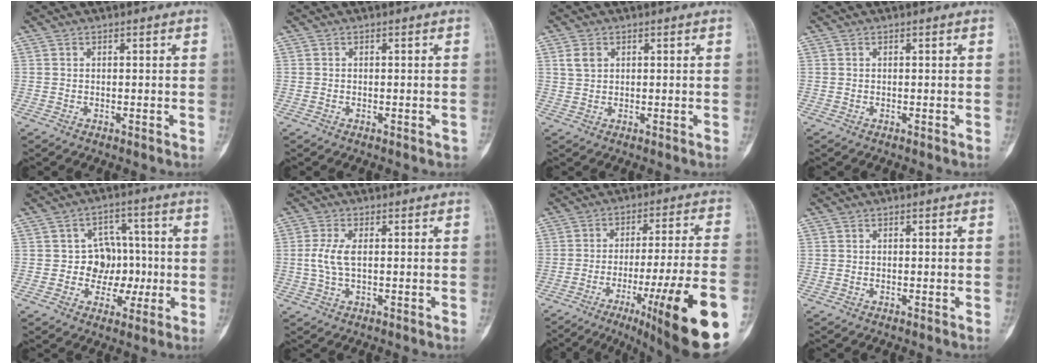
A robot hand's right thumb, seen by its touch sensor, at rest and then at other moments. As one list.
[{"total": 0.5, "force": [-0.2, 0.3, 0.3], "torque": [-0.002, 0.009, 0.000]}, {"total": 2.8, "force": [1.2, 2.0, 1.6], "torque": [-0.024, 0.001, 0.027]}, {"total": 0.0}, {"total": 8.5, "force": [-0.8, 7.3, 4.2], "torque": [0.001, 0.025, -0.015]}, {"total": 4.6, "force": [0.2, 1.9, 4.2], "torque": [-0.108, 0.003, 0.002]}, {"total": 22.8, "force": [-10.1, 2.4, 20.3], "torque": [-0.241, 0.030, -0.145]}, {"total": 0.0}]